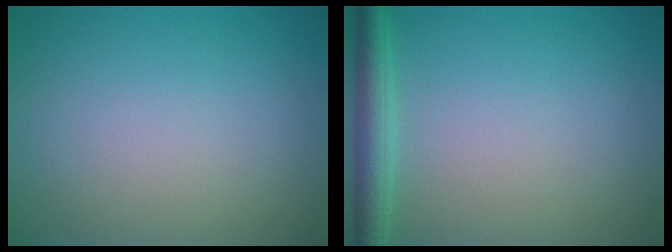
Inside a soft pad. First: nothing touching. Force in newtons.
{"total": 3.0, "press": 3.0, "slide": 0.1}